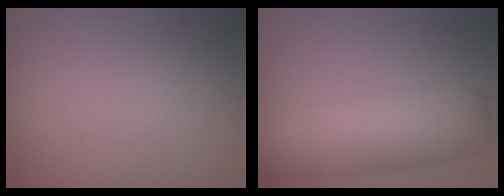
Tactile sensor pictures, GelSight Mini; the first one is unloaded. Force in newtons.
{"total": 8.9, "press": 8.9, "slide": 0.2}